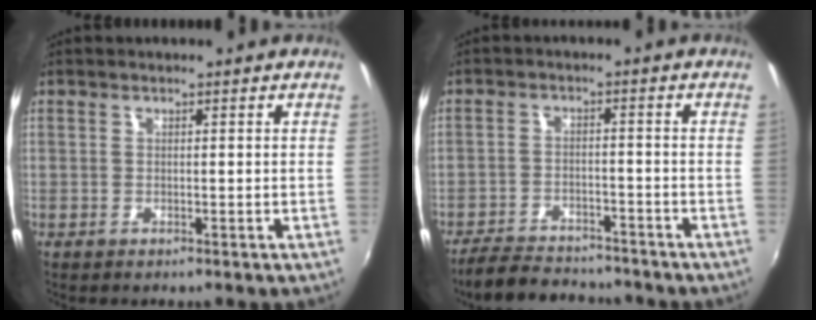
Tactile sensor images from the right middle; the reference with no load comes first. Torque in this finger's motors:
{"motor_torque": [0.06, -0.14, 0.02, 0.02]}